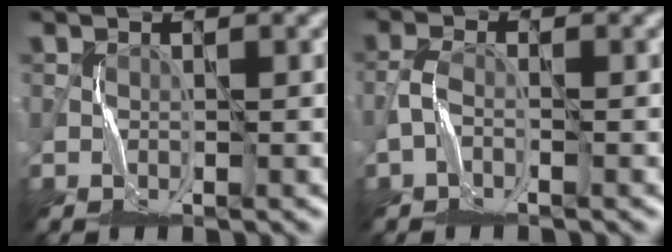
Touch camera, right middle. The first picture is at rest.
{"total": 1.2, "force": [-0.8, 0.2, 0.8], "torque": [-0.021, 0.002, -0.021]}